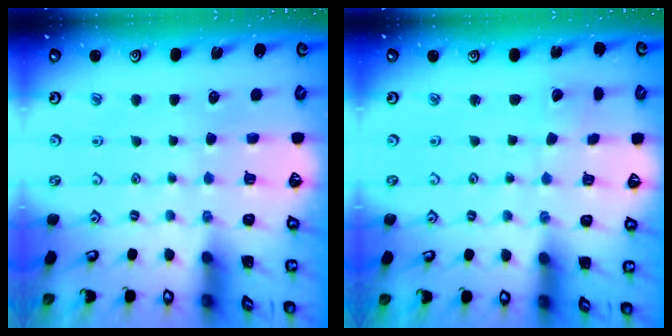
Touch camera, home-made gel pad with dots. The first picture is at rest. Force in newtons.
{"total": 1.6, "press": 1.6, "slide": 0.0}